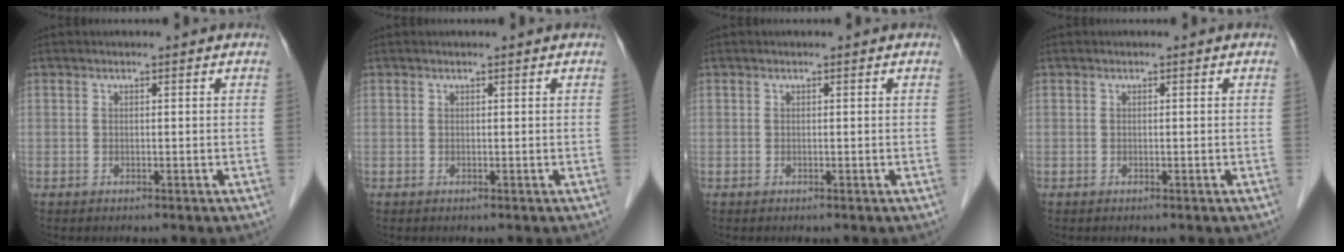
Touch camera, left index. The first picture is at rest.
{"total": 0.0}
{"total": 0.0}
{"total": 0.0}